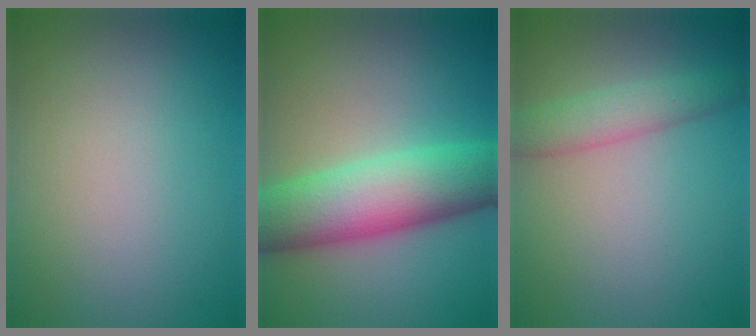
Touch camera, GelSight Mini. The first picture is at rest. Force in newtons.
{"total": 9.4, "press": 9.4, "slide": 0.3}
{"total": 2.9, "press": 2.9, "slide": 0.1}